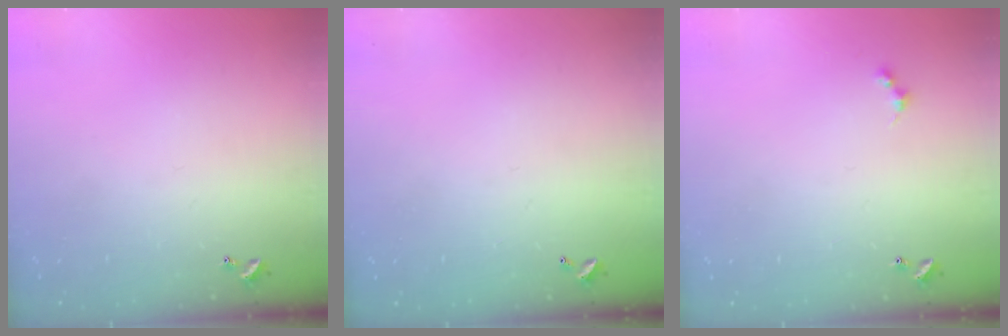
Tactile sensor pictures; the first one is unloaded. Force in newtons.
{"total": 2.7, "press": 2.7, "slide": 0.1}
{"total": 1.5, "press": 1.5, "slide": 0.3}